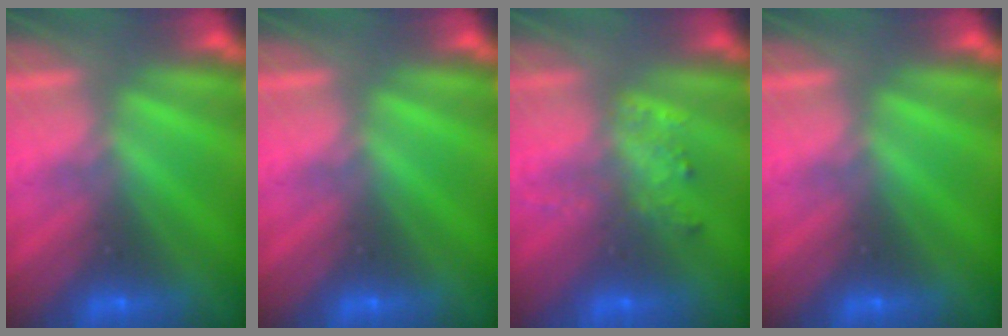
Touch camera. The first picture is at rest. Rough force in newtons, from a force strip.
{"total": 0.0}
{"total": 1.7}
{"total": 0.0}